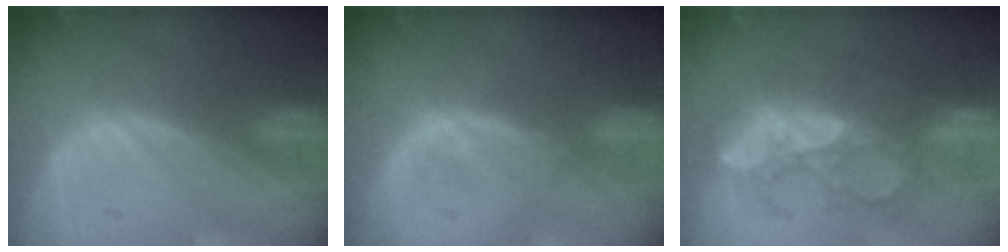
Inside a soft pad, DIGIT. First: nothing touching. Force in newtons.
{"total": 1.9, "press": 1.9, "slide": 0.3}
{"total": 8.8, "press": 8.6, "slide": 1.5}